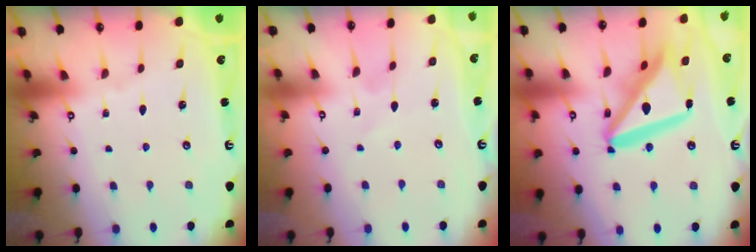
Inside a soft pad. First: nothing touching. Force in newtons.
{"total": 2.5, "press": 2.5, "slide": 0.3}
{"total": 18.0, "press": 17.9, "slide": 2.1}